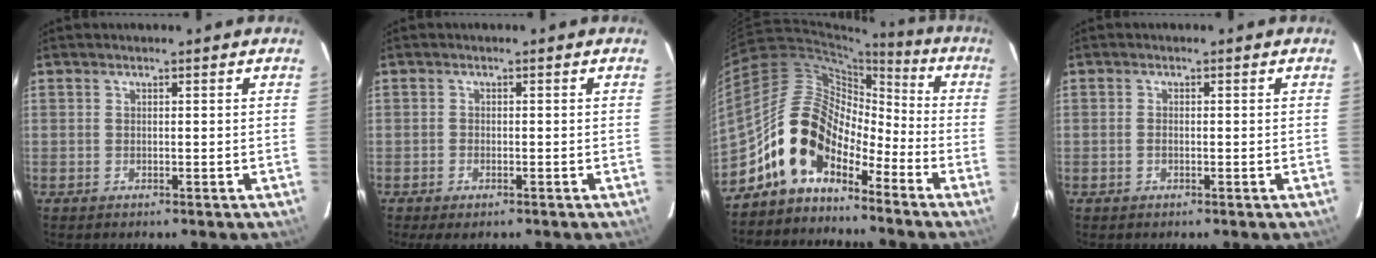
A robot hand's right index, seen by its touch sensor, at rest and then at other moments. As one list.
[{"total": 2.3, "force": [-1.6, 1.0, 1.3], "torque": [-0.033, -0.006, -0.030]}, {"total": 12.1, "force": [-8.3, 6.7, 5.6], "torque": [-0.097, 0.031, -0.158]}, {"total": 0.9, "force": [-0.3, 0.6, 0.7], "torque": [-0.016, 0.001, -0.007]}]